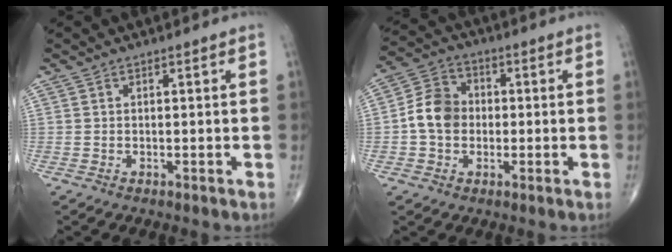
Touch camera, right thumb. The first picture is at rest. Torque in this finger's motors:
{"motor_torque": [0.65, 1.86, 0.81, -0.26, 0.28]}